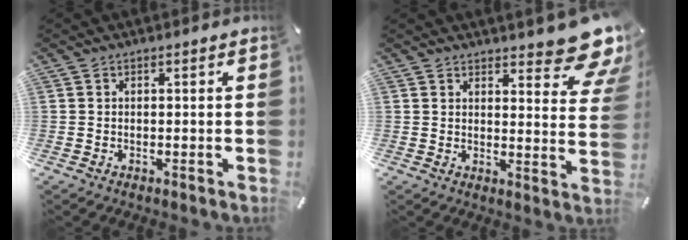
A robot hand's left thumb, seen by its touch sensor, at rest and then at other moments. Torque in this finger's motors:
{"motor_torque": [2.26, 2.02, 0.43, -0.33, 0.23]}